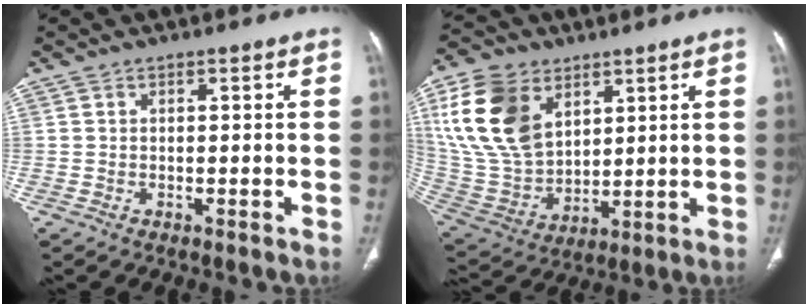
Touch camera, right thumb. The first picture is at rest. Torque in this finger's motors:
{"motor_torque": [-1.03, 2.53, 1.70, 1.07, 0.20]}